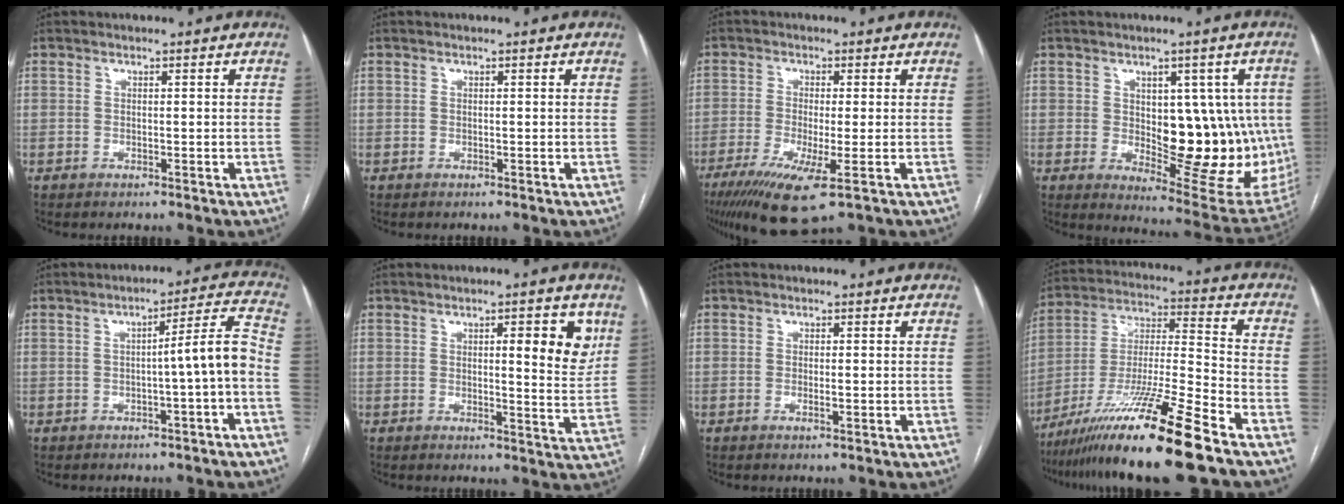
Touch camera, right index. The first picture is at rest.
{"total": 0.0}
{"total": 10.1, "force": [-5.1, 1.3, 8.6], "torque": [-0.150, -0.030, -0.084]}
{"total": 16.5, "force": [-0.4, 7.4, 14.8], "torque": [-0.171, 0.003, 0.018]}
{"total": 6.6, "force": [-1.7, -0.7, 6.4], "torque": [-0.084, 0.016, -0.023]}
{"total": 6.4, "force": [2.6, 1.3, 5.8], "torque": [-0.069, -0.008, 0.028]}
{"total": 1.3, "force": [-0.4, 0.3, 1.2], "torque": [-0.022, -0.002, -0.005]}
{"total": 19.5, "force": [-13.9, -1.1, 13.6], "torque": [-0.261, -0.034, -0.252]}